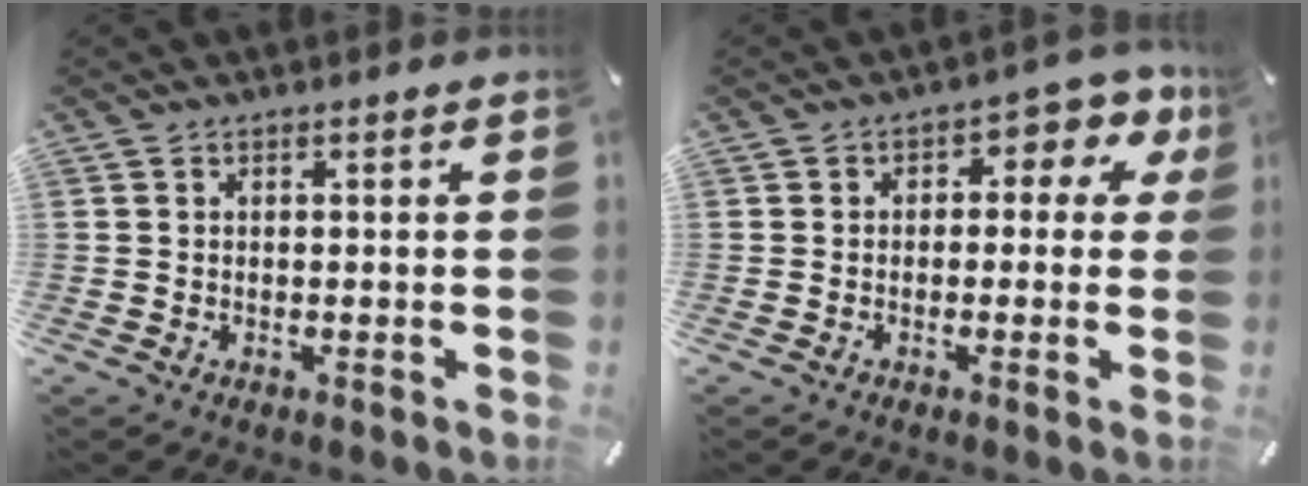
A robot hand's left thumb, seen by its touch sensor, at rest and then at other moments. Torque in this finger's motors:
{"motor_torque": [0.02, -0.01, 0.28, 0.17, 0.02]}